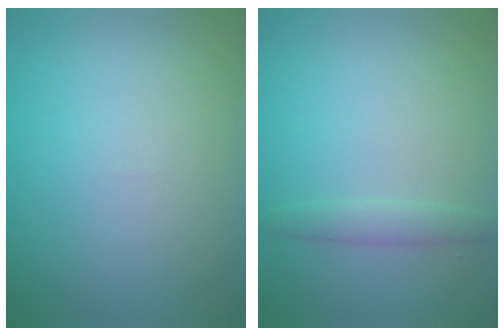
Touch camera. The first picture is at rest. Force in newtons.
{"total": 1.5, "press": 1.5, "slide": 0.1}